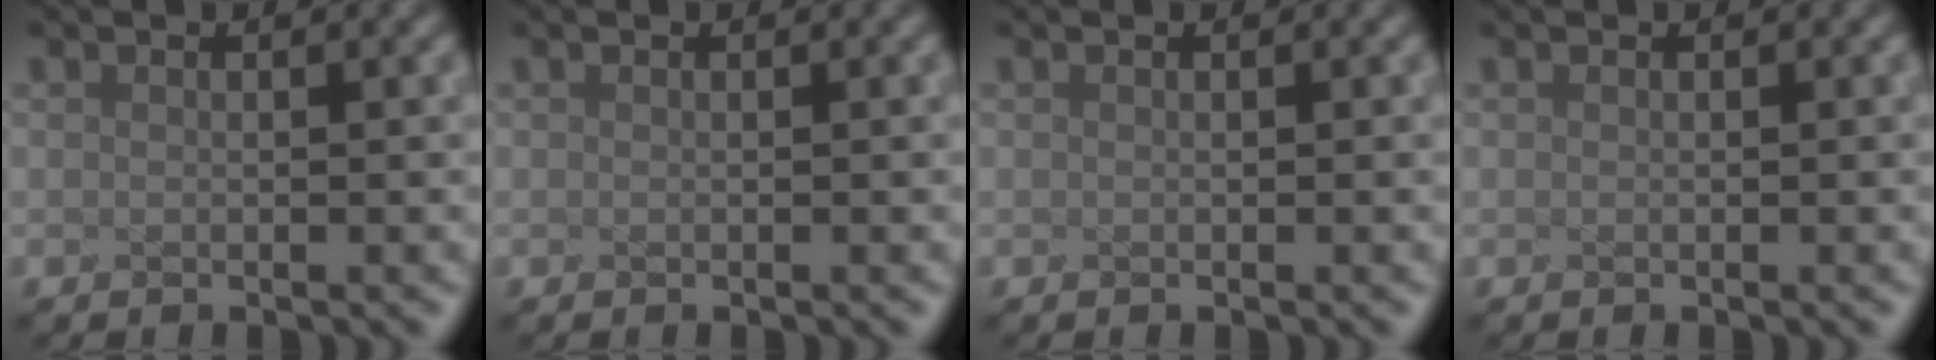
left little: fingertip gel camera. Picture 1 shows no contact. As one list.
[{"total": 0.0}, {"total": 0.0}, {"total": 0.0}]